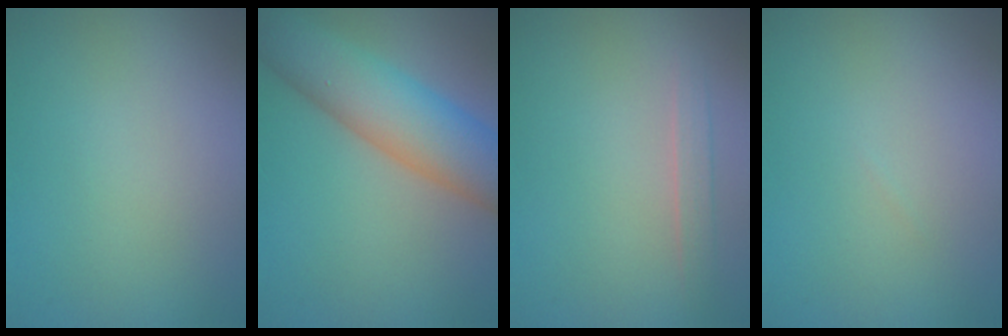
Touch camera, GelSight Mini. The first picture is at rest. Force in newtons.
{"total": 8.4, "press": 8.4, "slide": 0.5}
{"total": 1.1, "press": 1.1, "slide": 0.2}
{"total": 0.0}